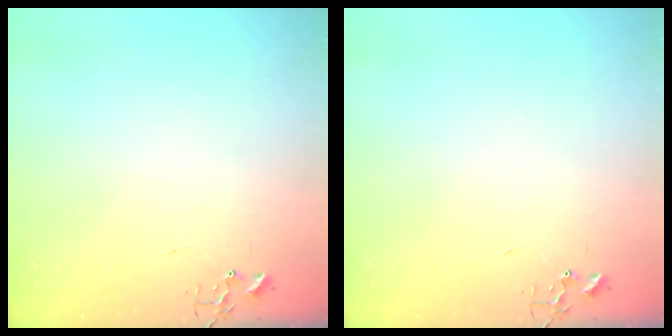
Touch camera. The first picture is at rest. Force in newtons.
{"total": 0.0}